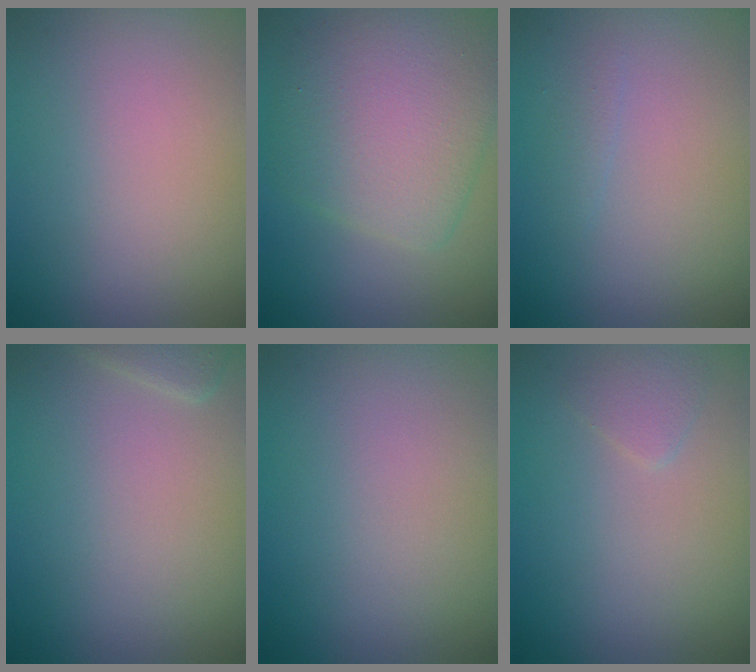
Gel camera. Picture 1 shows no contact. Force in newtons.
{"total": 6.8, "press": 6.7, "slide": 0.3}
{"total": 0.6, "press": 0.6, "slide": 0.1}
{"total": 1.2, "press": 1.2, "slide": 0.1}
{"total": 0.0}
{"total": 1.1, "press": 1.1, "slide": 0.0}